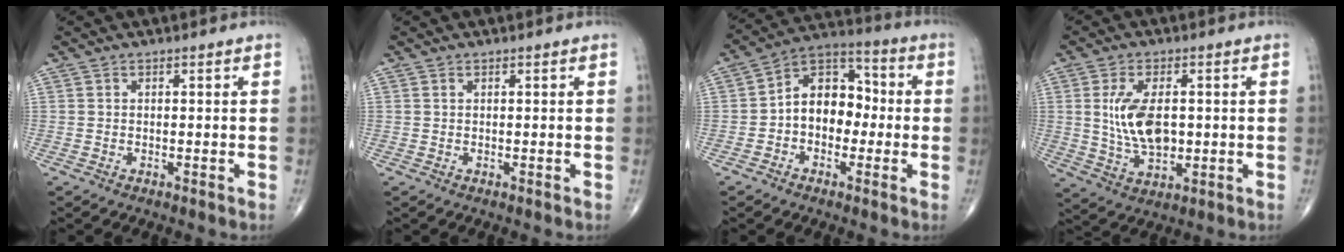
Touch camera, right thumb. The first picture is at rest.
{"total": 0.0}
{"total": 11.4, "force": [-1.0, 8.2, 7.8], "torque": [-0.086, 0.044, -0.034]}
{"total": 10.2, "force": [0.9, 5.6, 8.5], "torque": [-0.155, -0.008, 0.025]}